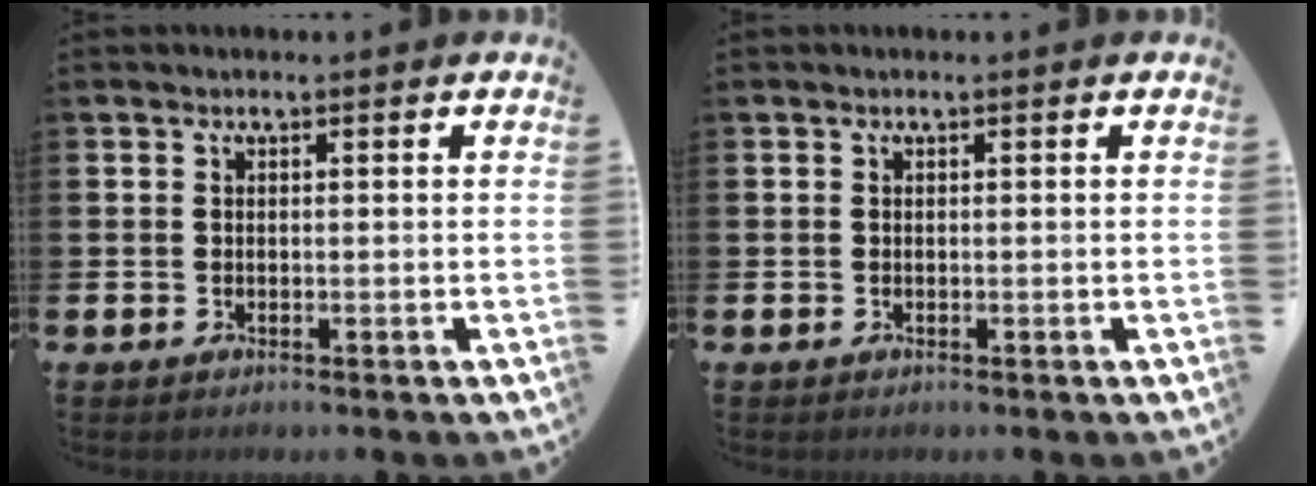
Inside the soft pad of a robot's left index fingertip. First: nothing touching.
{"total": 0.0}